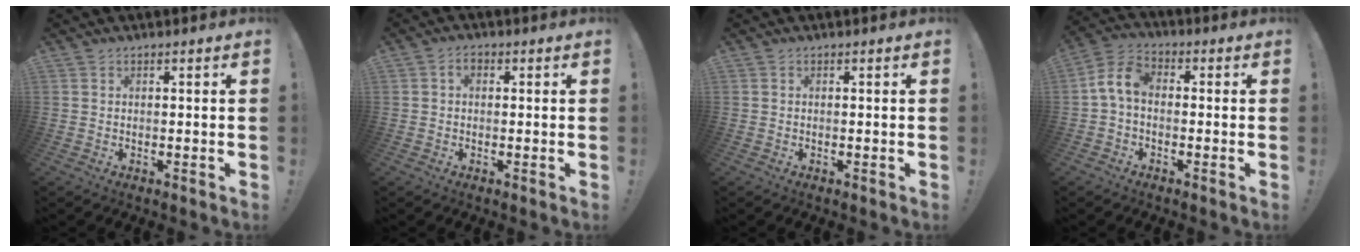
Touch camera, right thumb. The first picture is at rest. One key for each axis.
{"total": 2.4, "fx": 0.3, "fy": 1.7, "fz": 1.7, "tx": -0.029, "ty": 0.006, "tz": 0.004}
{"total": 0.0}
{"total": 7.7, "fx": -0.5, "fy": 4.5, "fz": 6.3, "tx": -0.130, "ty": 0.012, "tz": -0.004}